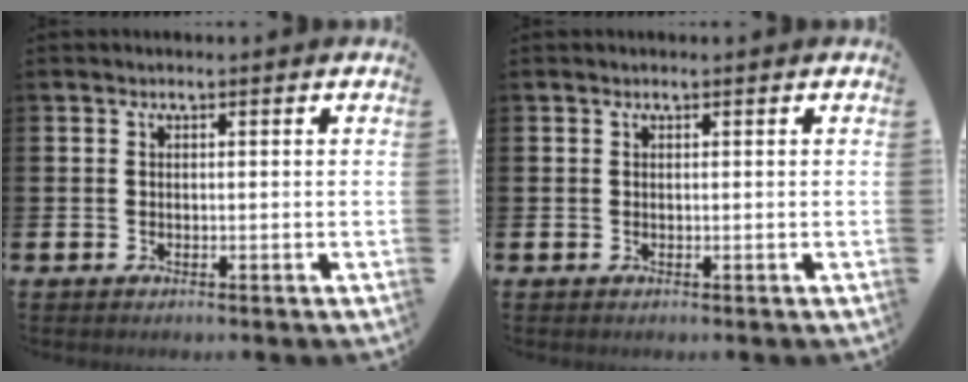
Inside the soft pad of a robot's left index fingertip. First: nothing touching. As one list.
[{"total": 0.0}]